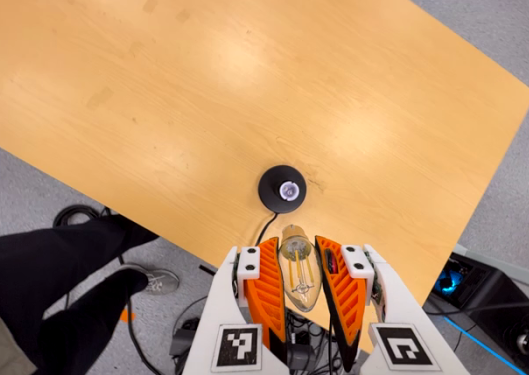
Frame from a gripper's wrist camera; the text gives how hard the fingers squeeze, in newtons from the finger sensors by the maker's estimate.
{"total": 17.9, "left": 18.8, "right": 17.0}